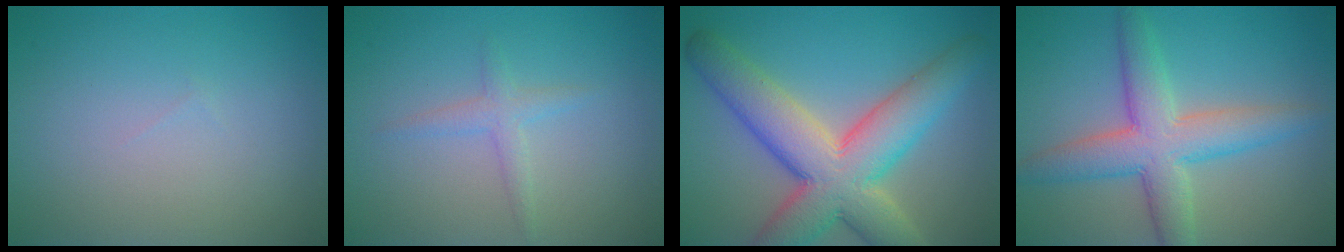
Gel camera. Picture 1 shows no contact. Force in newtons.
{"total": 1.6, "press": 1.6, "slide": 0.1}
{"total": 10.2, "press": 10.2, "slide": 0.7}
{"total": 6.4, "press": 6.4, "slide": 0.2}